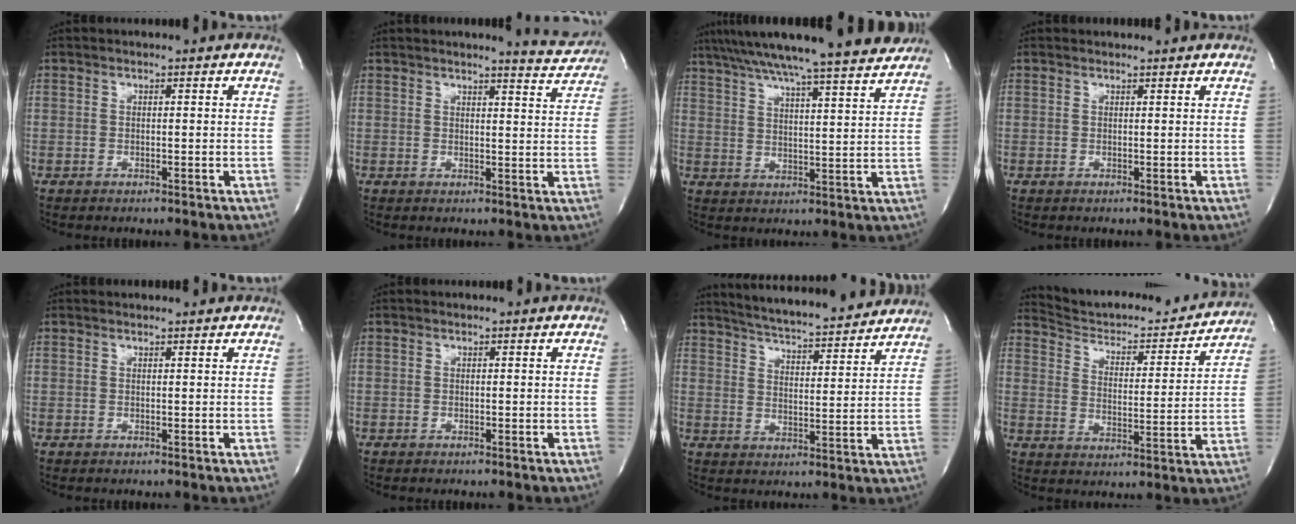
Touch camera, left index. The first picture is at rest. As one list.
[{"total": 5.8, "force": [5.7, 0.1, 0.9], "torque": [-0.015, -0.026, 0.054]}, {"total": 21.5, "force": [19.0, 0.2, 10.1], "torque": [-0.175, 0.000, 0.267]}, {"total": 1.9, "force": [1.9, 0.1, 0.2], "torque": [-0.010, 0.013, 0.026]}, {"total": 1.7, "force": [1.7, 0.1, 0.1], "torque": [-0.009, 0.011, 0.023]}, {"total": 0.0}, {"total": 18.1, "force": [16.9, 1.6, 6.3], "torque": [-0.103, 0.000, 0.235]}, {"total": 18.0, "force": [17.3, 2.9, 4.1], "torque": [-0.054, -0.025, 0.241]}]